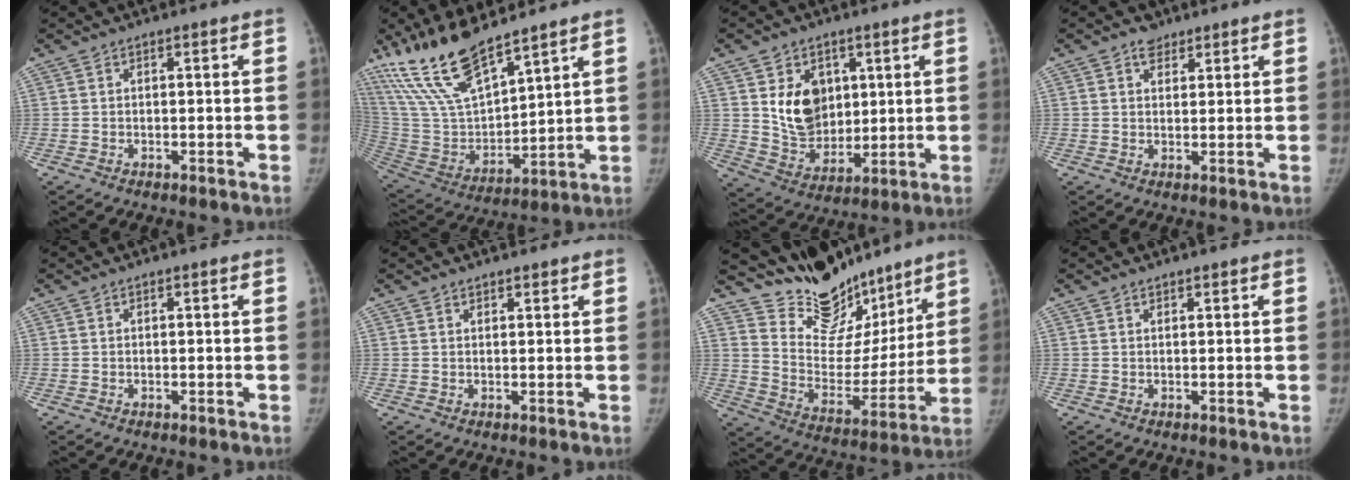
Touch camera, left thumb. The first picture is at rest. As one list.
[{"total": 17.5, "force": [13.7, 4.8, 9.8], "torque": [-0.169, -0.066, 0.280]}, {"total": 11.9, "force": [3.6, 9.0, 6.9], "torque": [-0.074, -0.028, 0.079]}, {"total": 2.9, "force": [1.9, 2.0, 0.8], "torque": [0.003, -0.010, 0.028]}, {"total": 0.0}, {"total": 1.4, "force": [1.2, 0.6, 0.5], "torque": [0.001, -0.007, 0.016]}, {"total": 18.5, "force": [15.9, 7.7, 5.2], "torque": [-0.022, -0.110, 0.264]}, {"total": 0.7, "force": [0.6, 0.2, 0.2], "torque": [-0.003, -0.003, 0.010]}]